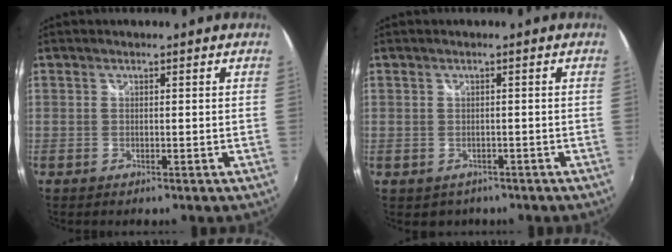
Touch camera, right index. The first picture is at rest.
{"total": 2.1, "force": [-0.9, 1.9, 0.4], "torque": [-0.011, -0.002, -0.007]}